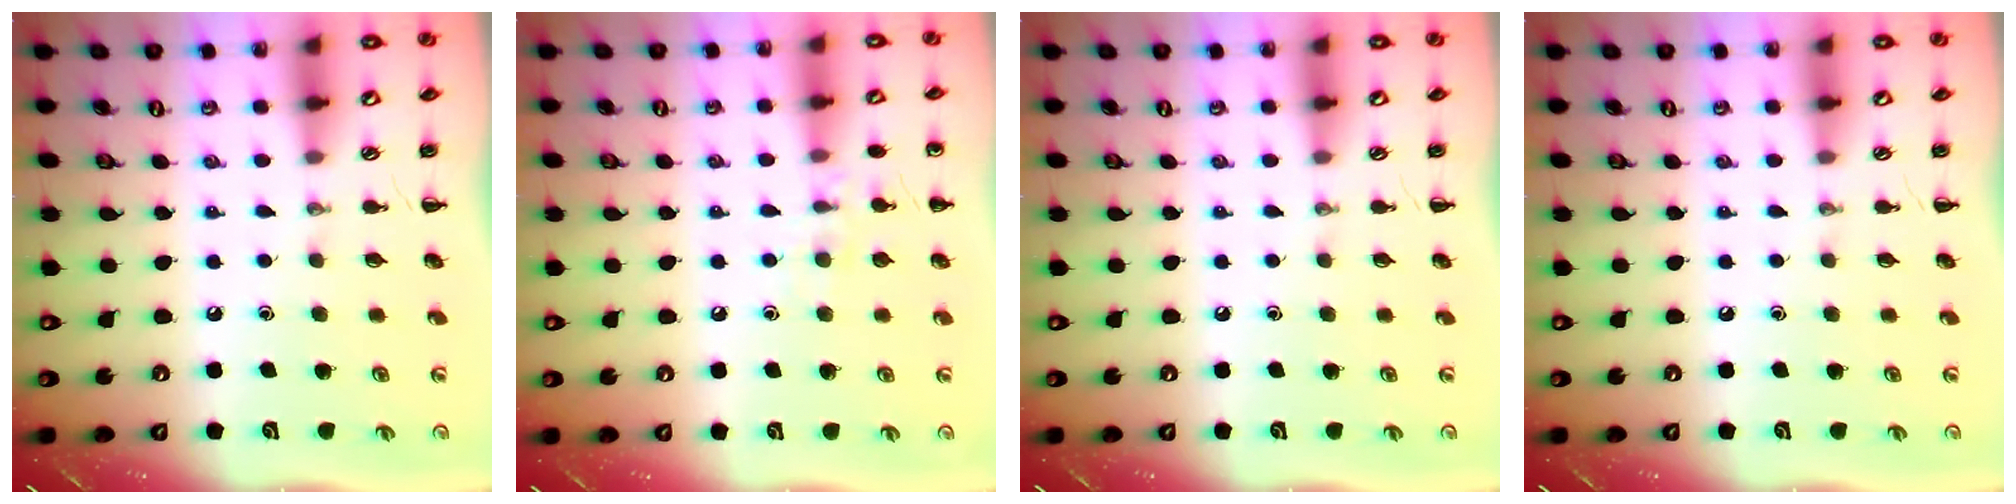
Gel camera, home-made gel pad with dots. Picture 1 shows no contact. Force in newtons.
{"total": 7.7, "press": 7.5, "slide": 1.9}
{"total": 0.0}
{"total": 0.0}